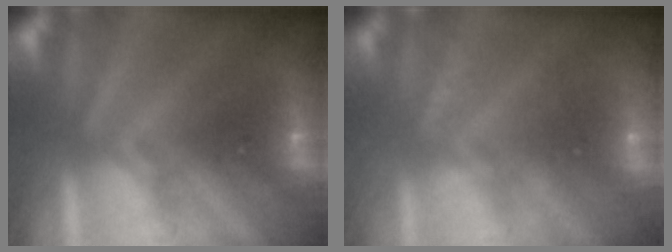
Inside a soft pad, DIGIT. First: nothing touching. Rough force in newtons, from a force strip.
{"total": 2.1}